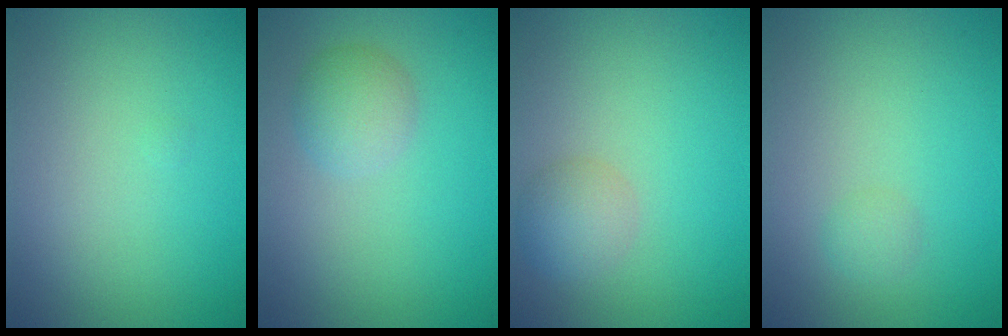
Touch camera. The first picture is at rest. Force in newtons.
{"total": 2.4, "press": 2.4, "slide": 0.0}
{"total": 2.5, "press": 2.5, "slide": 0.1}
{"total": 1.0, "press": 1.0, "slide": 0.1}